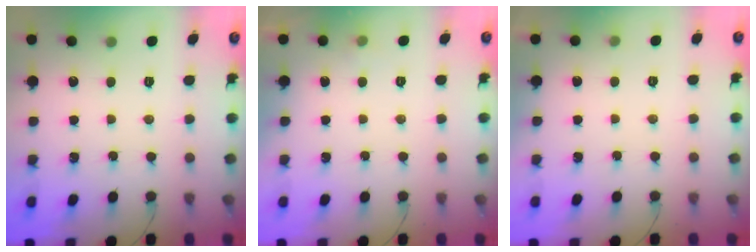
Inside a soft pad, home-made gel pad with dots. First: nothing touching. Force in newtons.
{"total": 3.2, "press": 2.9, "slide": 1.4}
{"total": 2.4, "press": 1.6, "slide": 1.8}